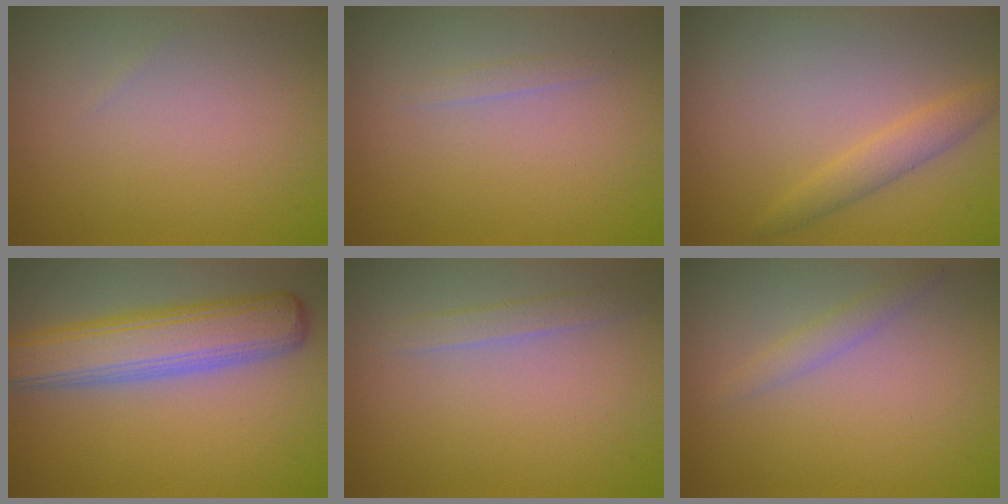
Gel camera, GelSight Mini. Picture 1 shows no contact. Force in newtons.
{"total": 0.7, "press": 0.7, "slide": 0.1}
{"total": 2.0, "press": 2.0, "slide": 0.2}
{"total": 7.1, "press": 7.1, "slide": 0.6}
{"total": 1.3, "press": 1.3, "slide": 0.1}
{"total": 1.3, "press": 1.3, "slide": 0.1}